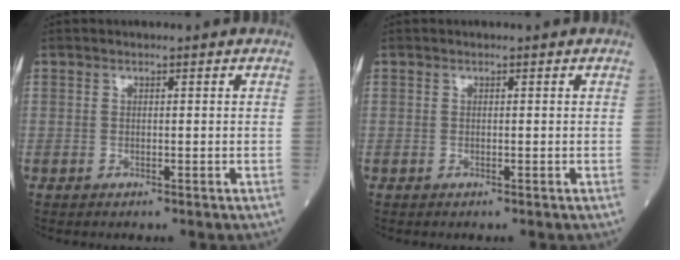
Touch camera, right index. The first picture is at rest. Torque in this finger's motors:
{"motor_torque": [0.02, 0.02, 0.00, 0.01]}